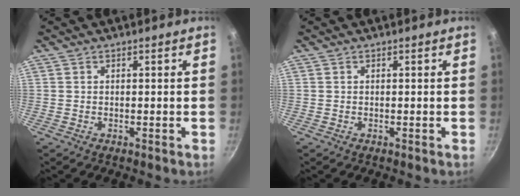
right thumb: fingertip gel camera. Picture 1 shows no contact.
{"total": 0.0}